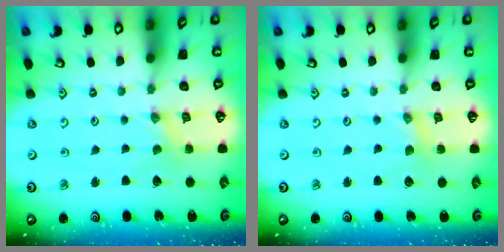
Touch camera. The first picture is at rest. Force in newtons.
{"total": 1.4, "press": 1.4, "slide": 0.3}